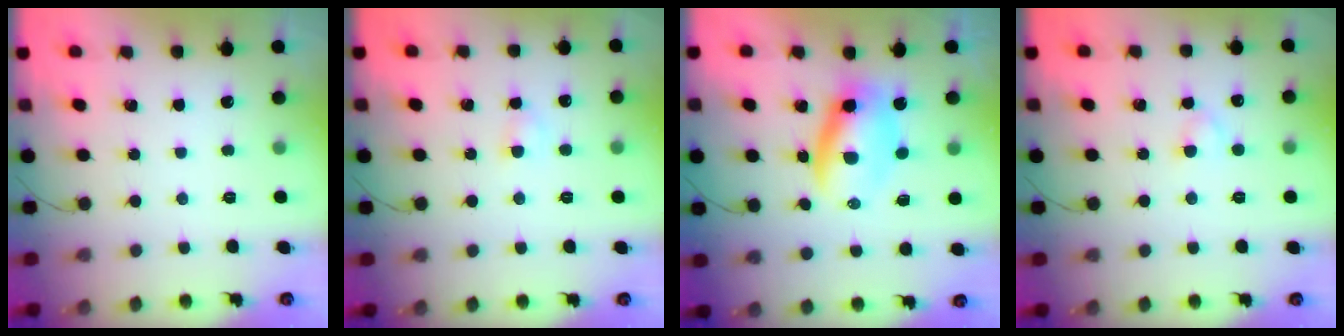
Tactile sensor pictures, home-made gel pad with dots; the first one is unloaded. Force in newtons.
{"total": 2.4, "press": 2.3, "slide": 0.9}
{"total": 7.5, "press": 7.3, "slide": 1.6}
{"total": 2.7, "press": 2.5, "slide": 1.2}